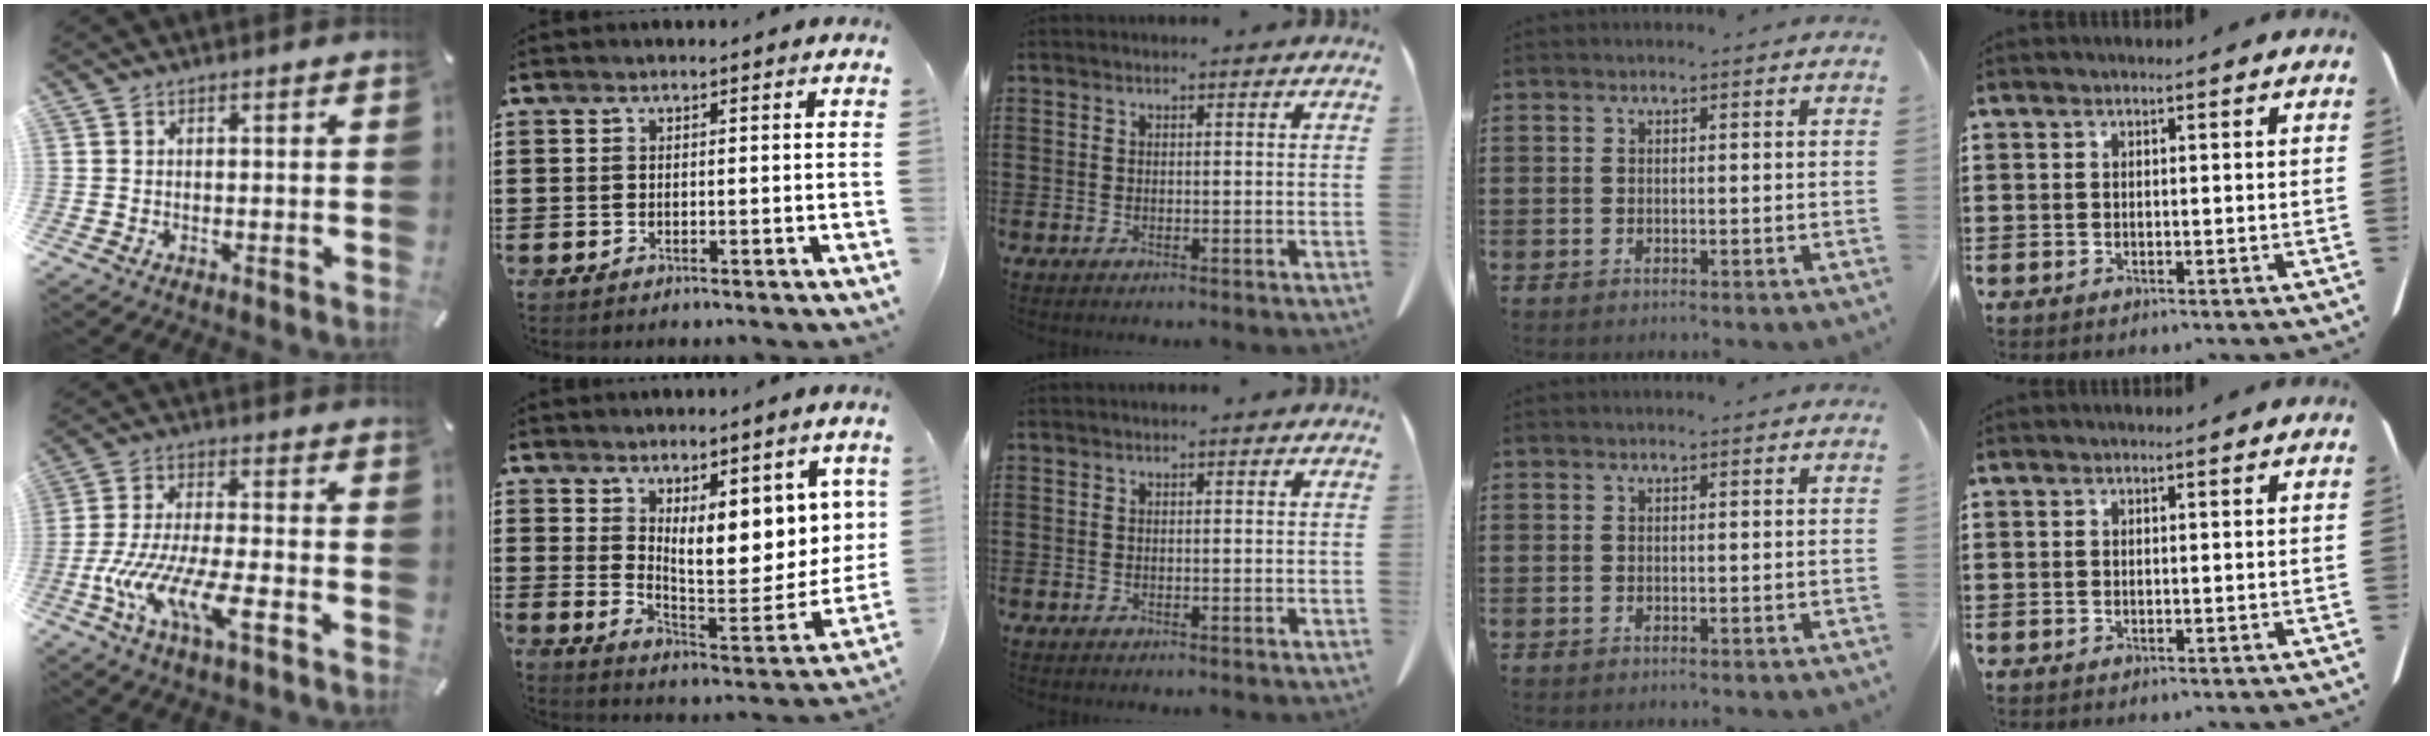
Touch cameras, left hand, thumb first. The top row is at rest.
{"thumb": {"total": 14.4, "force": [-6.6, 4.3, 12.1], "torque": [-0.244, 0.004, -0.113]}, "index": {"total": 7.6, "force": [4.5, 2.6, 5.6], "torque": [-0.095, -0.049, 0.073]}}